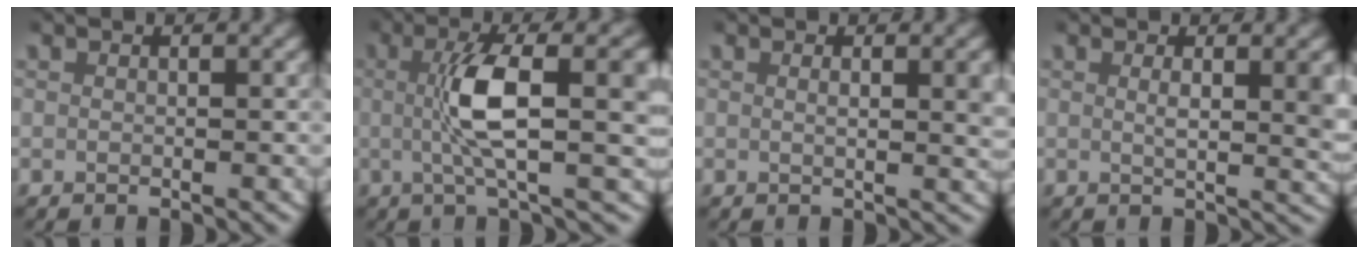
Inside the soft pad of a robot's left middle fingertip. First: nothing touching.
{"total": 7.0, "force": [0.3, 1.5, 6.8], "torque": [-0.111, 0.008, 0.003]}
{"total": 1.7, "force": [0.4, 0.1, 1.7], "torque": [-0.023, -0.005, 0.008]}
{"total": 3.2, "force": [0.7, 0.7, 3.1], "torque": [-0.040, -0.006, 0.014]}